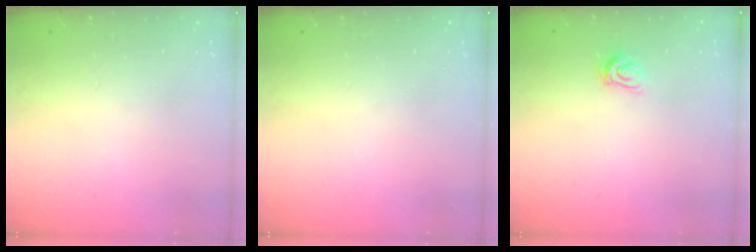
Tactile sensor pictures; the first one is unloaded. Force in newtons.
{"total": 0.0}
{"total": 5.6, "press": 5.6, "slide": 0.4}